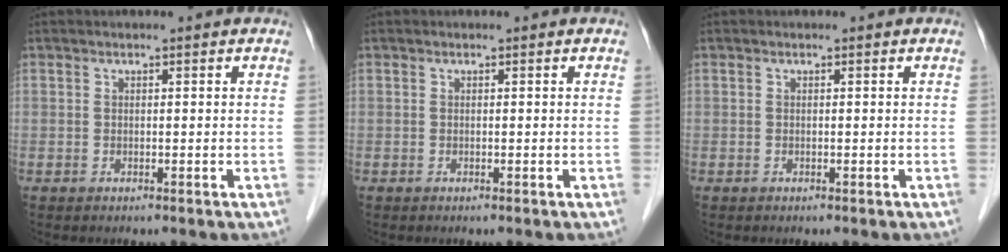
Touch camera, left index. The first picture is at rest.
{"total": 0.0}
{"total": 0.0}